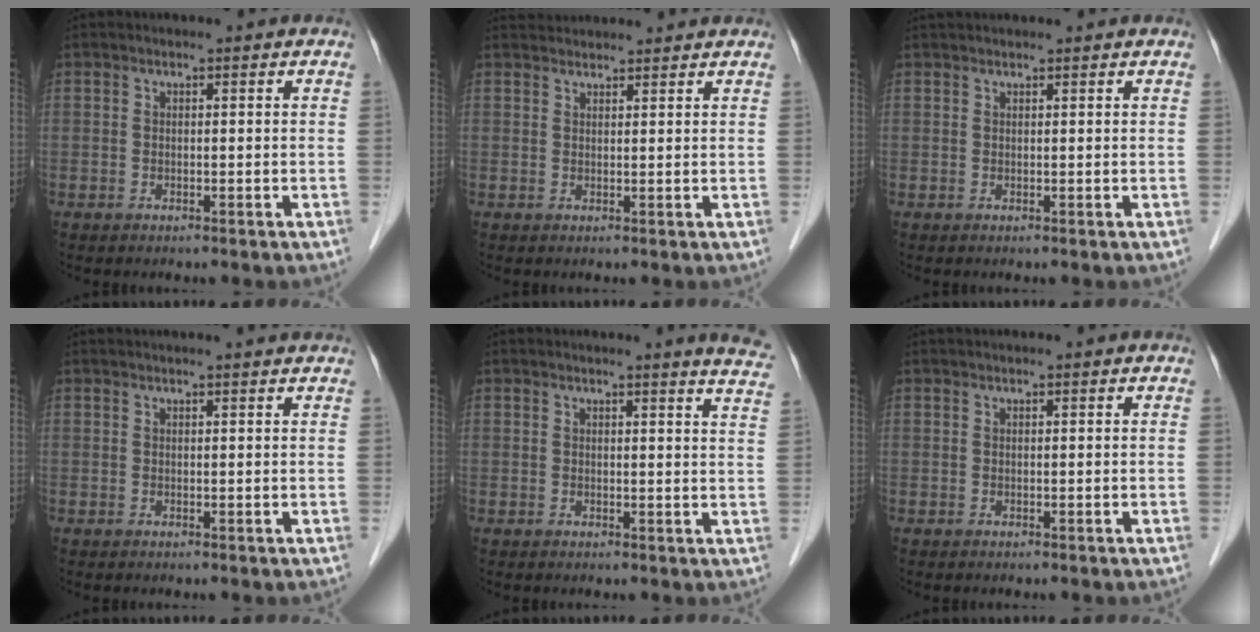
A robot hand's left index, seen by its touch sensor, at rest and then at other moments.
{"total": 5.2, "force": [5.2, 0.6, 0.6], "torque": [-0.010, 0.038, 0.070]}
{"total": 2.7, "force": [2.6, 0.1, 0.9], "torque": [-0.008, 0.034, 0.042]}
{"total": 5.7, "force": [5.3, -0.1, 2.0], "torque": [-0.024, 0.027, 0.055]}
{"total": 7.9, "force": [7.4, -0.4, 2.8], "torque": [-0.023, -0.043, 0.054]}
{"total": 2.4, "force": [2.2, 0.0, 0.9], "torque": [-0.008, 0.030, 0.034]}